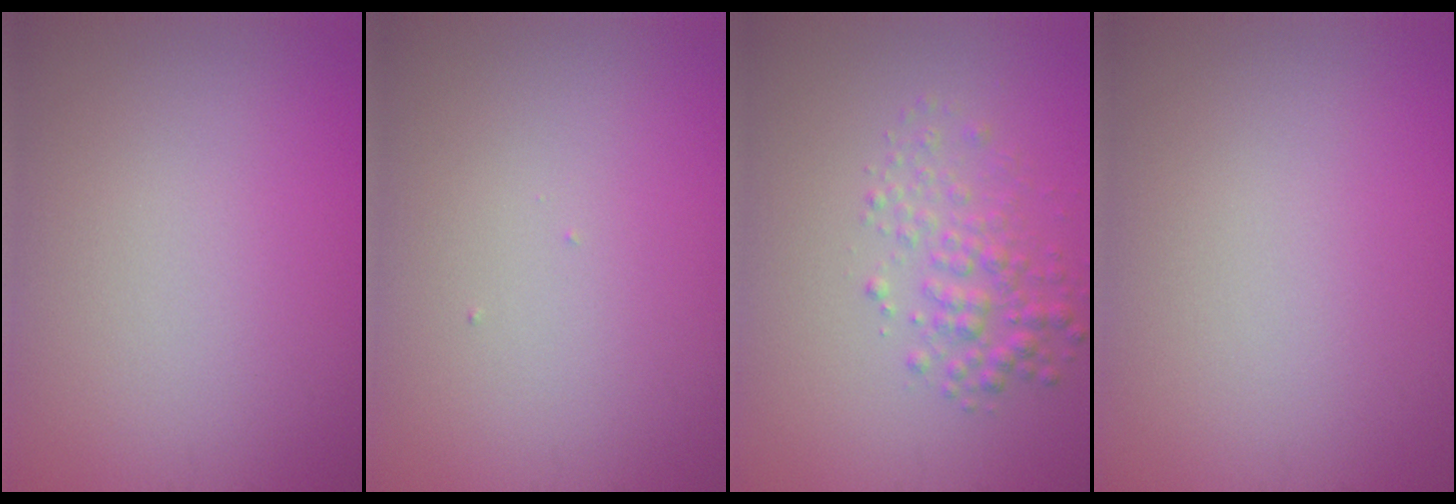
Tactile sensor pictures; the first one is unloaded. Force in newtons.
{"total": 0.0}
{"total": 2.8, "press": 2.8, "slide": 0.0}
{"total": 0.0}